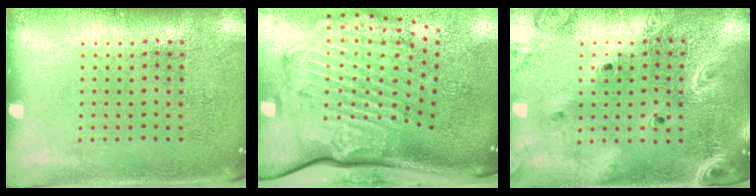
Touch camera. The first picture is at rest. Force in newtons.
{"total": 3.5, "press": 2.4, "slide": 2.5}
{"total": 2.5, "press": 2.2, "slide": 1.2}